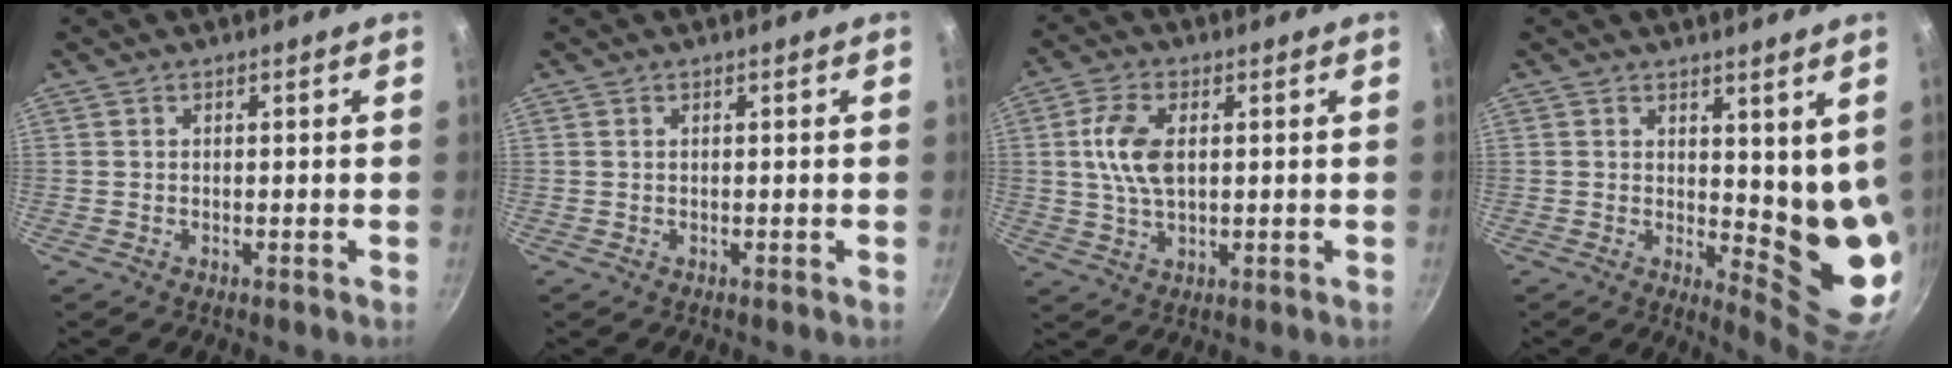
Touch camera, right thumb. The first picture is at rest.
{"total": 0.0}
{"total": 8.3, "force": [1.3, 4.7, 6.8], "torque": [-0.129, 0.003, 0.024]}
{"total": 9.3, "force": [3.1, 4.1, 7.8], "torque": [-0.081, -0.042, 0.048]}